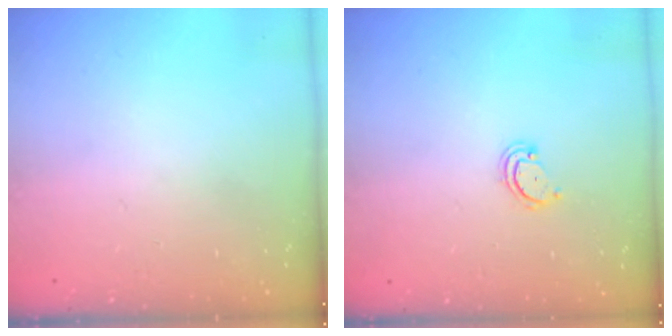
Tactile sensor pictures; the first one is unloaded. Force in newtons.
{"total": 2.6, "press": 2.6, "slide": 0.3}